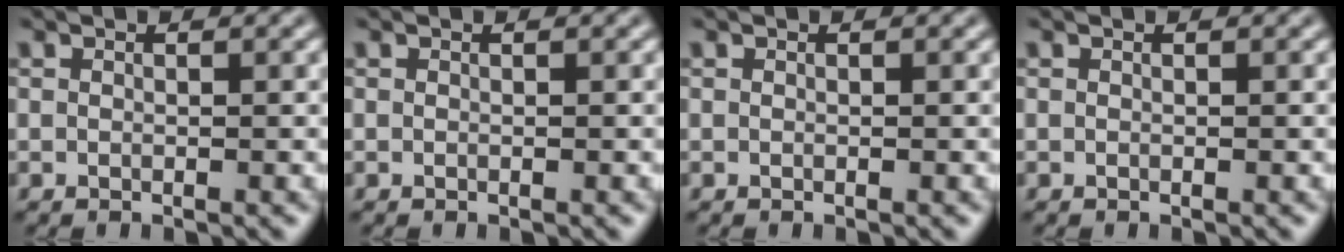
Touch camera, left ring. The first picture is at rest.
{"total": 0.0}
{"total": 0.0}
{"total": 0.0}